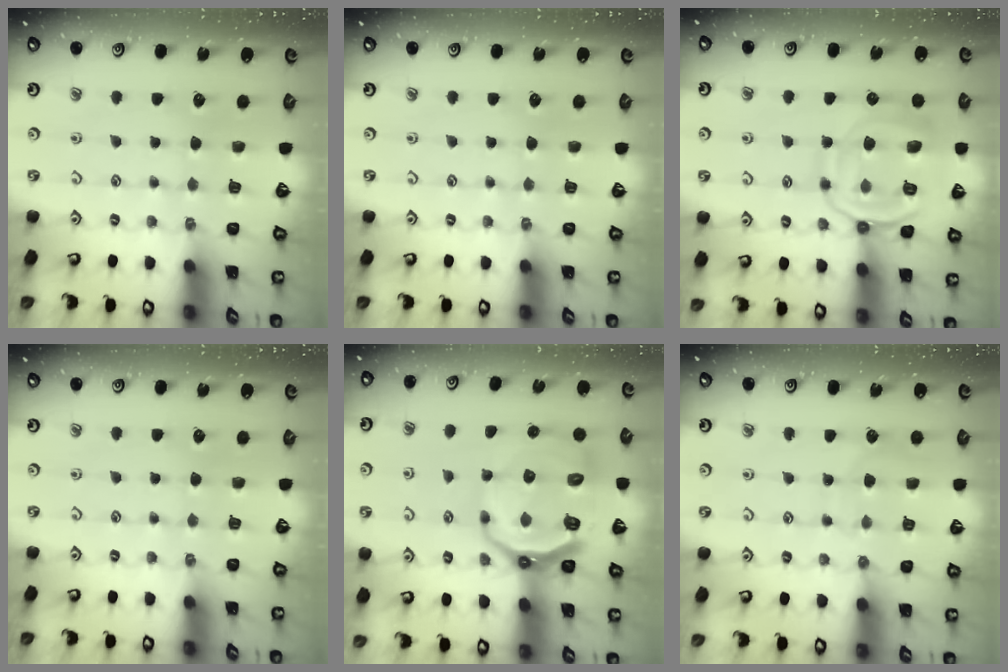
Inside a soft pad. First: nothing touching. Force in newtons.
{"total": 0.0}
{"total": 13.4, "press": 13.4, "slide": 1.2}
{"total": 0.0}
{"total": 13.4, "press": 12.8, "slide": 4.0}
{"total": 7.8, "press": 7.8, "slide": 0.4}